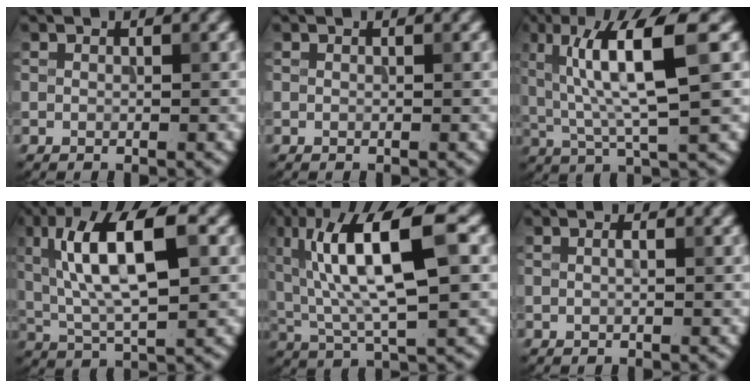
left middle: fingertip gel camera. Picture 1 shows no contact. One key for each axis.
{"total": 0.0}
{"total": 8.2, "fx": 2.1, "fy": 1.5, "fz": 7.8, "tx": -0.137, "ty": 0.003, "tz": 0.038}
{"total": 10.1, "fx": 2.5, "fy": 3.3, "fz": 9.2, "tx": -0.158, "ty": 0.014, "tz": 0.039}
{"total": 11.0, "fx": 2.5, "fy": 3.0, "fz": 10.3, "tx": -0.182, "ty": 0.015, "tz": 0.045}
{"total": 0.6, "fx": 0.1, "fy": 0.1, "fz": 0.6, "tx": -0.012, "ty": 0.001, "tz": 0.001}